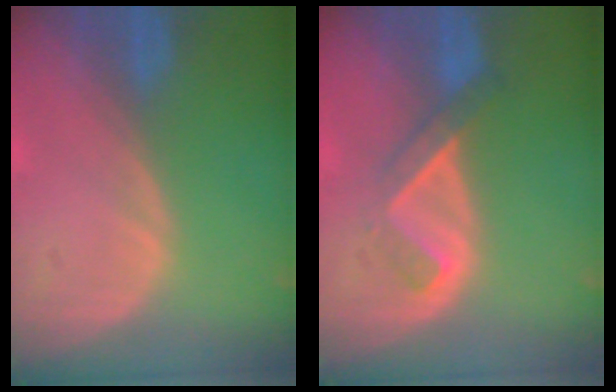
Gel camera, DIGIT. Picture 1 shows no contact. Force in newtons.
{"total": 5.1, "press": 4.3, "slide": 2.7}